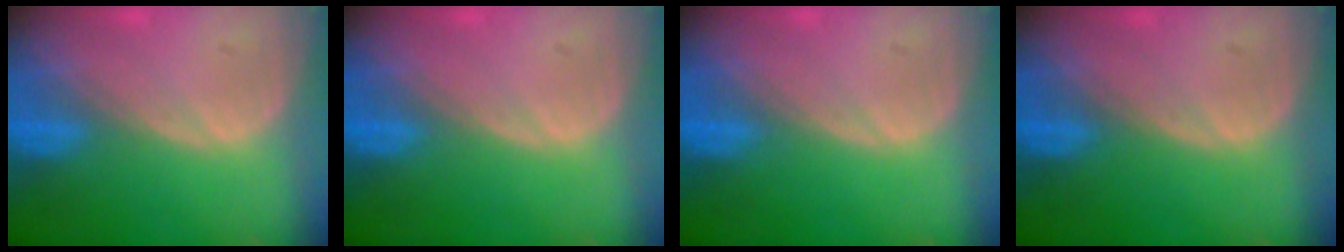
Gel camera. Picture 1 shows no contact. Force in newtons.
{"total": 0.0}
{"total": 0.0}
{"total": 0.0}